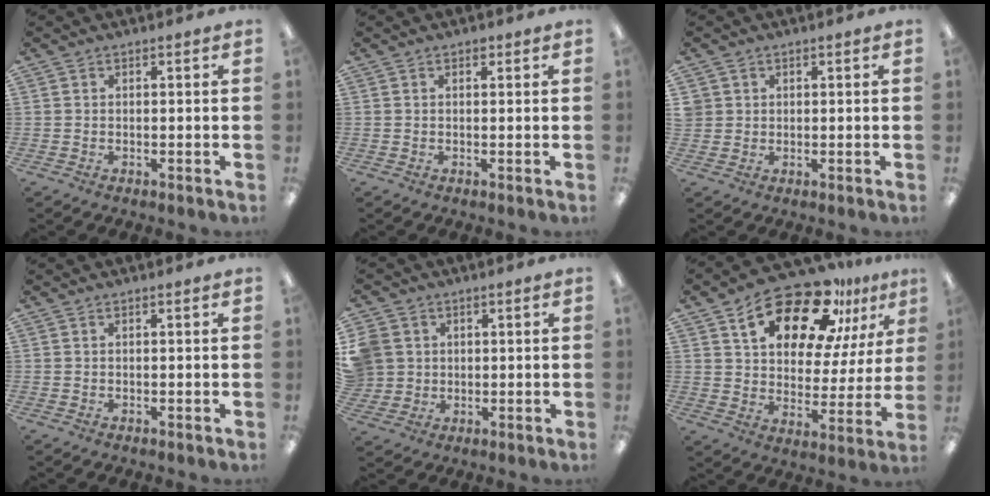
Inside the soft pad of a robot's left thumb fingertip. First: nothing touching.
{"total": 1.0, "force": [0.6, 0.7, 0.4], "torque": [-0.001, 0.000, 0.008]}
{"total": 2.8, "force": [0.8, 2.6, 0.0], "torque": [-0.008, 0.005, 0.015]}
{"total": 0.0}
{"total": 6.6, "force": [1.4, 6.3, 1.0], "torque": [-0.037, 0.012, 0.033]}
{"total": 20.1, "force": [13.2, 9.5, 11.8], "torque": [-0.192, -0.070, 0.225]}